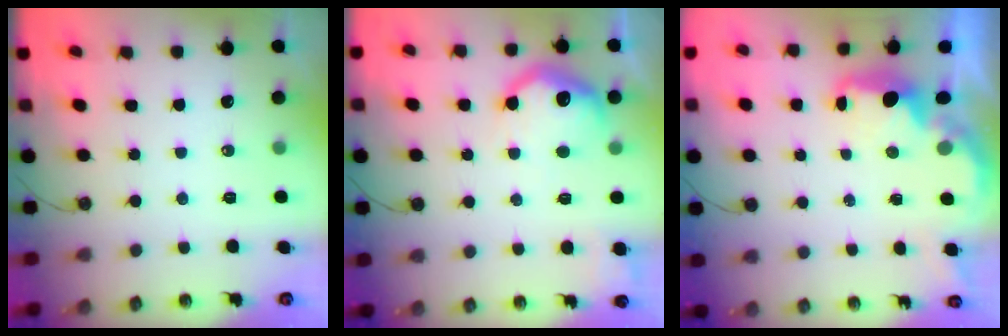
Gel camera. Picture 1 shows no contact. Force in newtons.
{"total": 14.2, "press": 14.2, "slide": 0.9}
{"total": 2.7, "press": 2.6, "slide": 0.6}